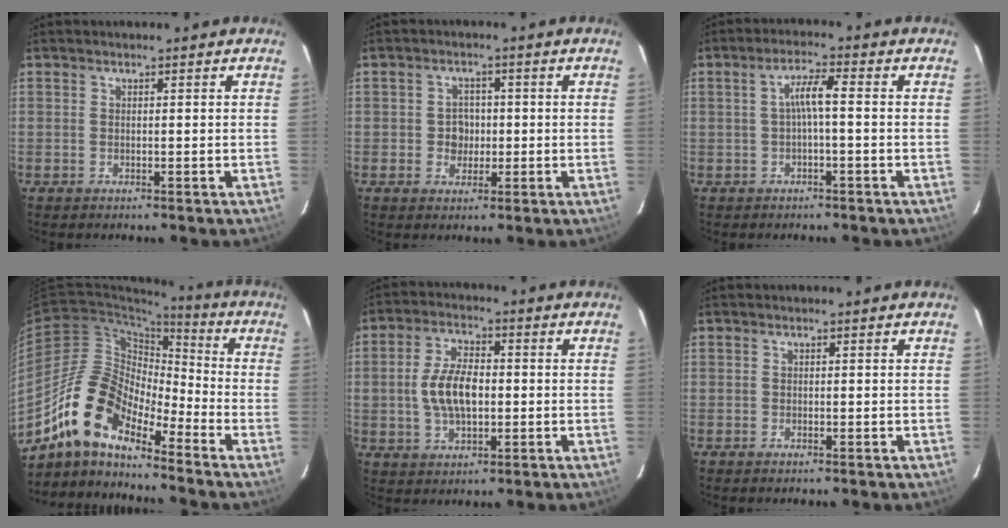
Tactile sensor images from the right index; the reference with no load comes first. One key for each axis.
{"total": 3.7, "fx": -0.4, "fy": 3.4, "fz": 1.3, "tx": -0.024, "ty": 0.011, "tz": -0.004}
{"total": 3.7, "fx": -0.5, "fy": 0.2, "fz": 3.7, "tx": -0.072, "ty": 0.009, "tz": -0.006}
{"total": 14.2, "fx": -10.8, "fy": 4.9, "fz": 7.7, "tx": -0.132, "ty": 0.008, "tz": -0.221}
{"total": 9.0, "fx": -0.5, "fy": 4.8, "fz": 7.6, "tx": -0.152, "ty": 0.009, "tz": -0.006}
{"total": 0.0}